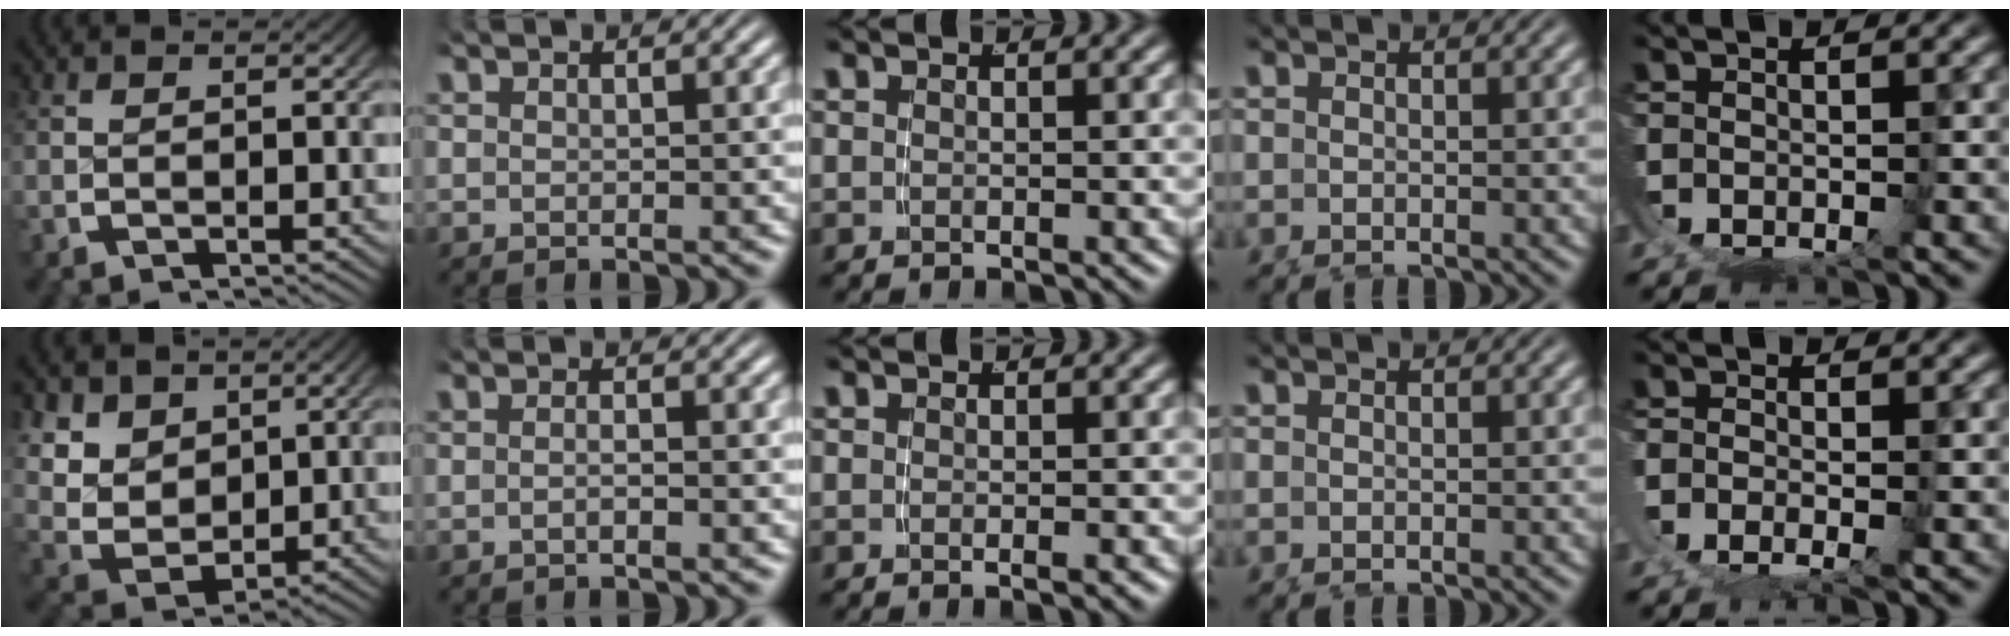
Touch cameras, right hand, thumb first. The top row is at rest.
{"thumb": {"total": 10.1, "force": [0.9, 8.3, 5.6], "torque": [-0.146, -0.046, 0.028]}, "index": {"total": 1.2, "force": [-0.7, 0.1, 0.9], "torque": [-0.019, -0.001, -0.016]}, "middle": {"total": 0.5, "force": [-0.4, -0.1, 0.4], "torque": [-0.006, 0.002, -0.005]}, "little": {"total": 1.1, "force": [-0.2, -1.0, 0.5], "torque": [-0.003, -0.003, -0.002]}}